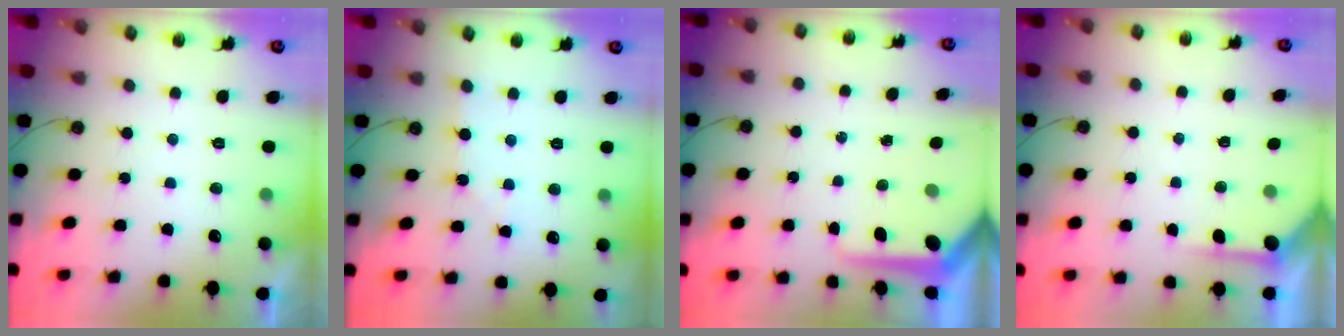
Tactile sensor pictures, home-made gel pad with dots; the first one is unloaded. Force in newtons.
{"total": 1.6, "press": 1.6, "slide": 0.3}
{"total": 8.1, "press": 8.1, "slide": 0.8}
{"total": 2.8, "press": 2.7, "slide": 0.3}